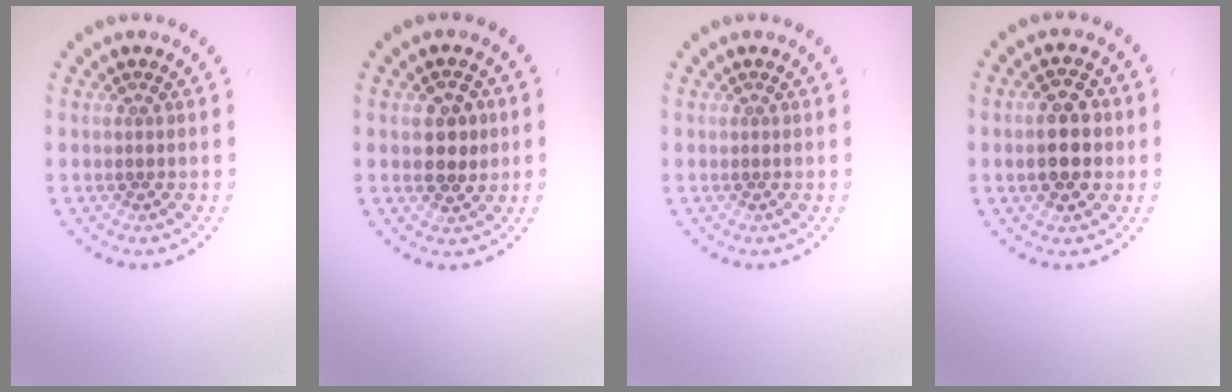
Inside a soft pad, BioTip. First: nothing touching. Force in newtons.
{"total": 2.9, "press": 2.9, "slide": 0.4}
{"total": 0.0}
{"total": 3.8, "press": 3.8, "slide": 0.4}